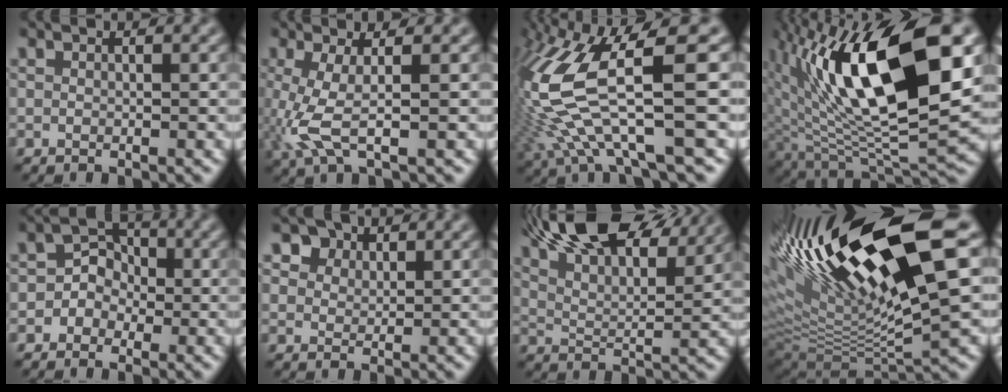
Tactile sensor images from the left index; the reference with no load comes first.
{"total": 3.9, "force": [-0.3, 0.8, 3.8], "torque": [-0.099, -0.007, -0.004]}
{"total": 10.9, "force": [-1.0, 2.7, 10.5], "torque": [-0.234, -0.003, -0.016]}
{"total": 14.9, "force": [3.7, 6.1, 13.1], "torque": [-0.216, -0.008, 0.067]}
{"total": 3.3, "force": [-0.9, 3.0, 1.1], "torque": [0.014, 0.018, -0.034]}
{"total": 4.7, "force": [3.1, 3.0, 1.7], "torque": [-0.050, -0.003, 0.050]}
{"total": 14.0, "force": [10.2, 4.5, 8.4], "torque": [-0.138, 0.033, 0.129]}
{"total": 17.4, "force": [5.0, 3.7, 16.2], "torque": [-0.276, 0.002, 0.088]}